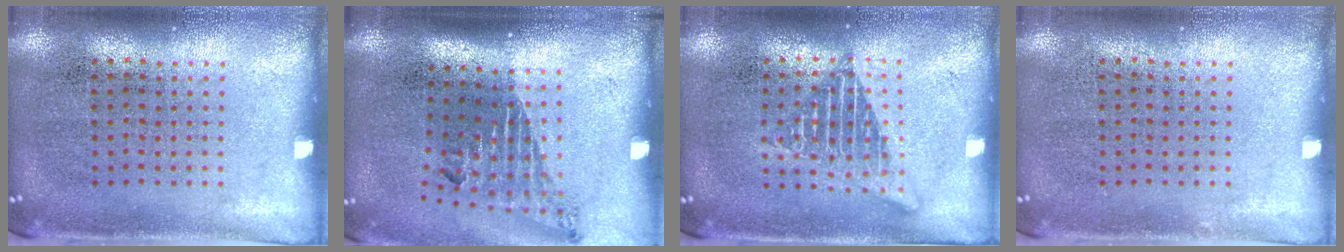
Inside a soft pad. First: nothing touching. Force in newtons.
{"total": 1.7, "press": 1.1, "slide": 1.3}
{"total": 1.7, "press": 1.7, "slide": 0.2}
{"total": 0.0}